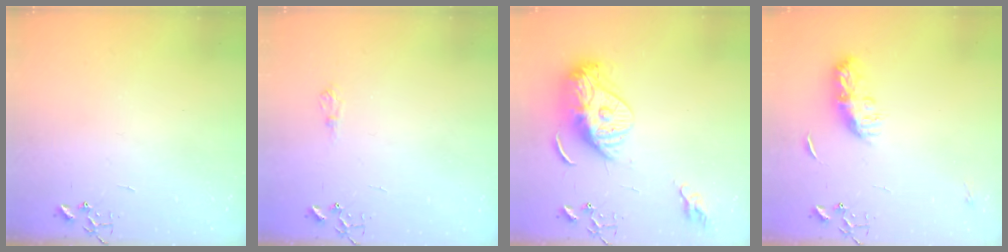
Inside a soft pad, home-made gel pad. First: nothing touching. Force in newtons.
{"total": 5.8, "press": 5.8, "slide": 0.7}
{"total": 15.5, "press": 15.4, "slide": 1.3}
{"total": 9.4, "press": 9.4, "slide": 0.3}